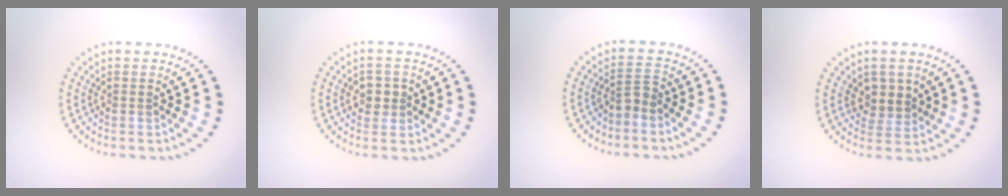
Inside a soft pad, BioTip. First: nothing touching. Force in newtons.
{"total": 2.1, "press": 2.0, "slide": 0.7}
{"total": 1.7, "press": 1.3, "slide": 1.1}
{"total": 2.3, "press": 2.1, "slide": 1.1}